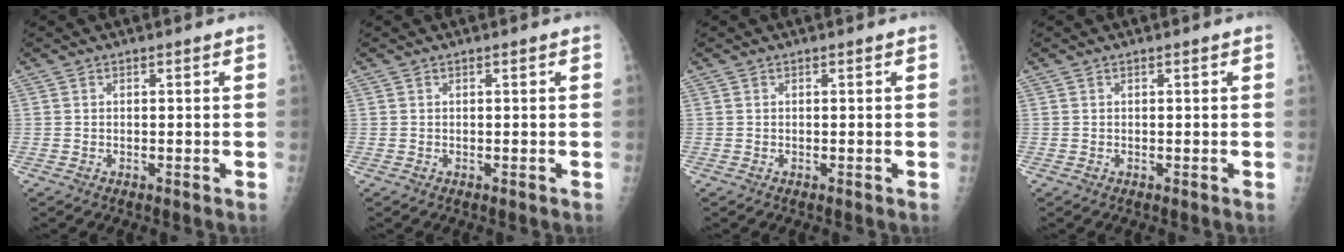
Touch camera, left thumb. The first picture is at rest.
{"total": 0.0}
{"total": 0.0}
{"total": 0.0}